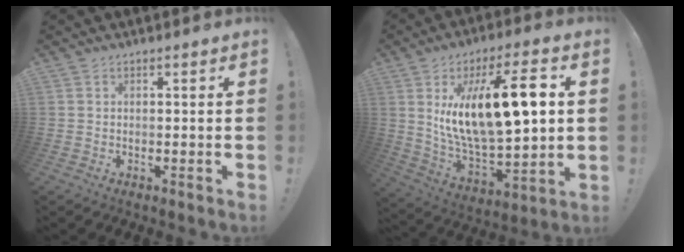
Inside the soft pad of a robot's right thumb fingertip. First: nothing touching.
{"total": 22.0, "force": [6.1, 8.3, 19.4], "torque": [-0.336, -0.032, 0.101]}